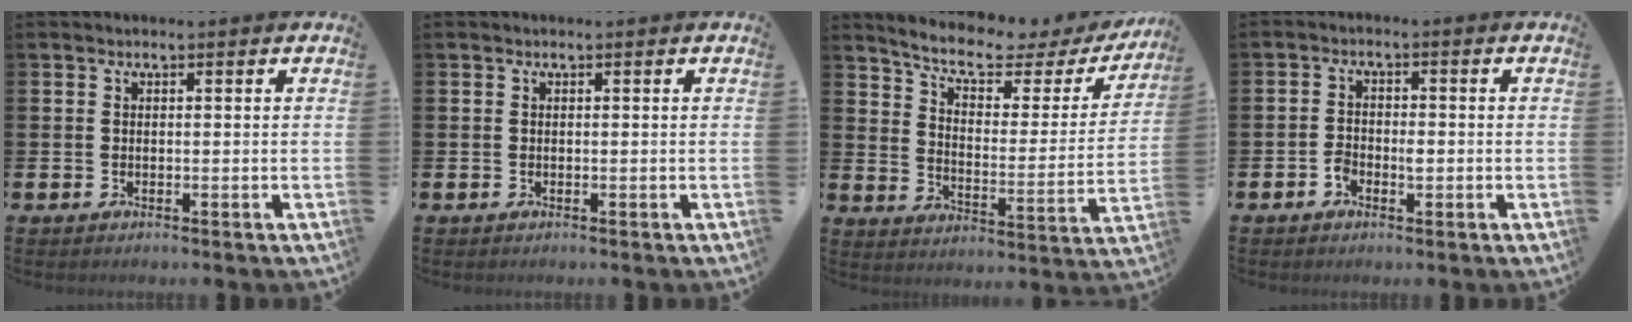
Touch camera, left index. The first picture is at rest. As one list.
[{"total": 0.0}, {"total": 7.0, "force": [5.8, 2.2, 3.2], "torque": [-0.090, -0.038, 0.093]}, {"total": 2.0, "force": [-0.8, 1.2, 1.4], "torque": [-0.017, 0.001, -0.019]}]